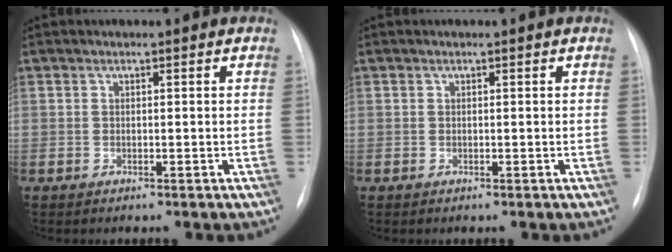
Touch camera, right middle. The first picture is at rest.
{"total": 0.0}